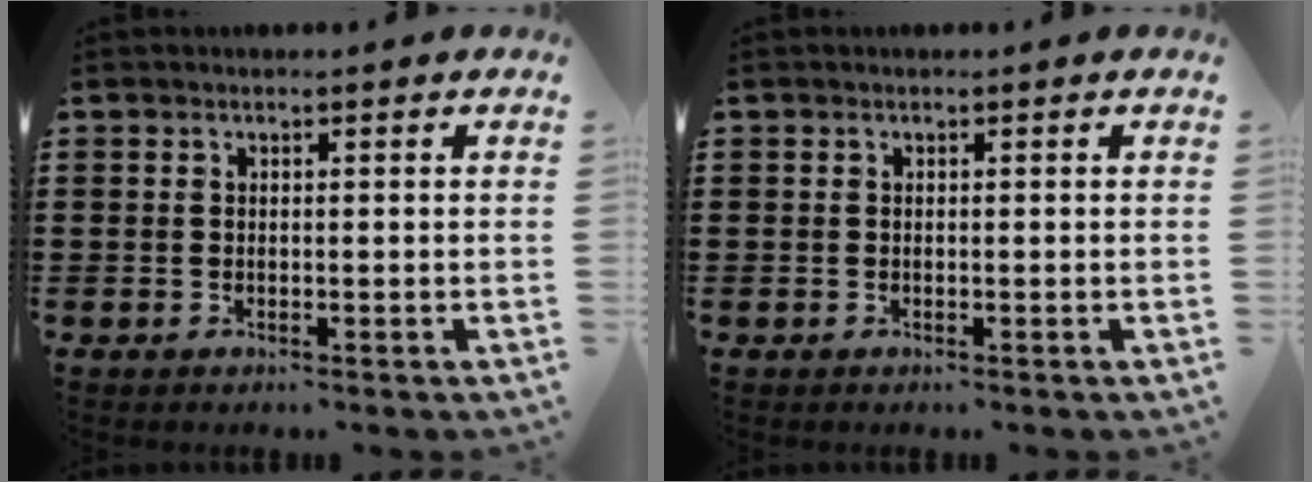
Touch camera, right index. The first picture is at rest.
{"total": 0.0}